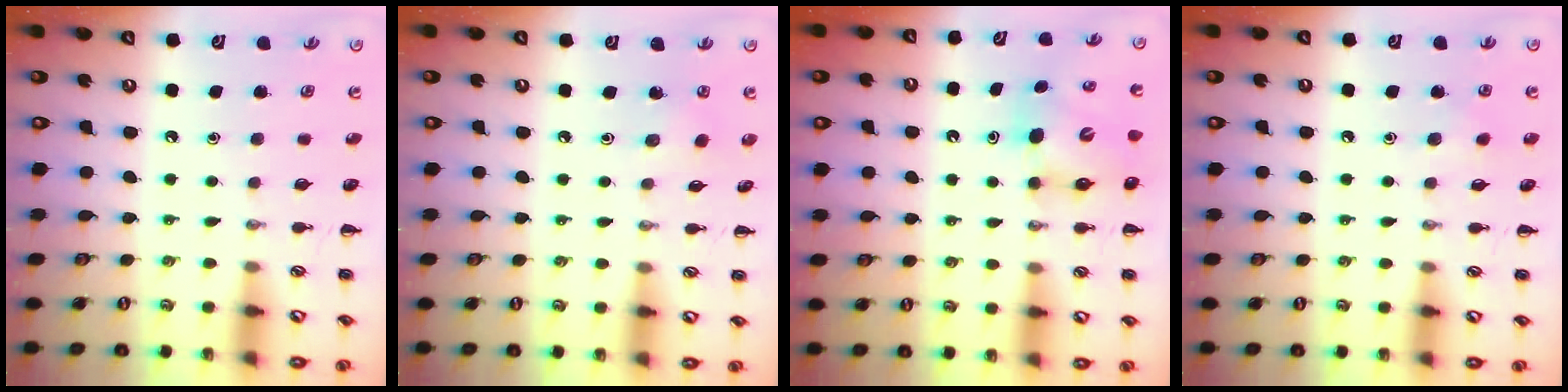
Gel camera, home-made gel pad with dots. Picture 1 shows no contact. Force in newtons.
{"total": 2.6, "press": 2.4, "slide": 0.8}
{"total": 7.5, "press": 7.4, "slide": 1.2}
{"total": 3.9, "press": 3.7, "slide": 1.2}